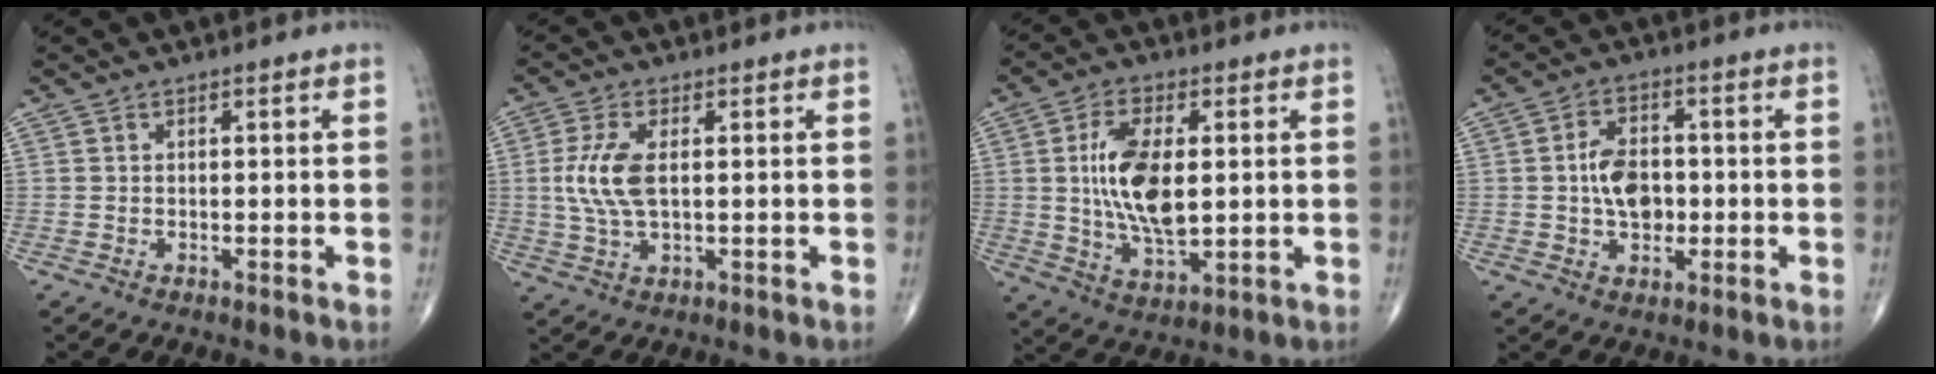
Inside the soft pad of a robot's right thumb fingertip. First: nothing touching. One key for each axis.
{"total": 7.7, "fx": 0.7, "fy": 3.5, "fz": 6.8, "tx": -0.161, "ty": -0.003, "tz": 0.016}
{"total": 13.3, "fx": 1.3, "fy": 6.4, "fz": 11.6, "tx": -0.214, "ty": -0.011, "tz": 0.028}
{"total": 7.7, "fx": -0.4, "fy": 5.1, "fz": 5.8, "tx": -0.082, "ty": 0.011, "tz": -0.011}